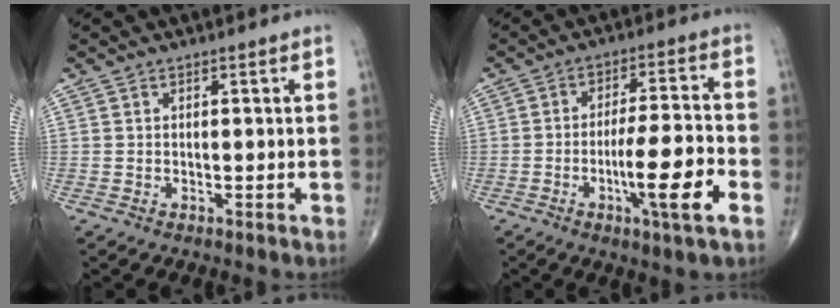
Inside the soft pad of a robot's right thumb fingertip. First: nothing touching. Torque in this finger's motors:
{"motor_torque": [1.25, 1.27, 0.73, -0.66, 0.29]}